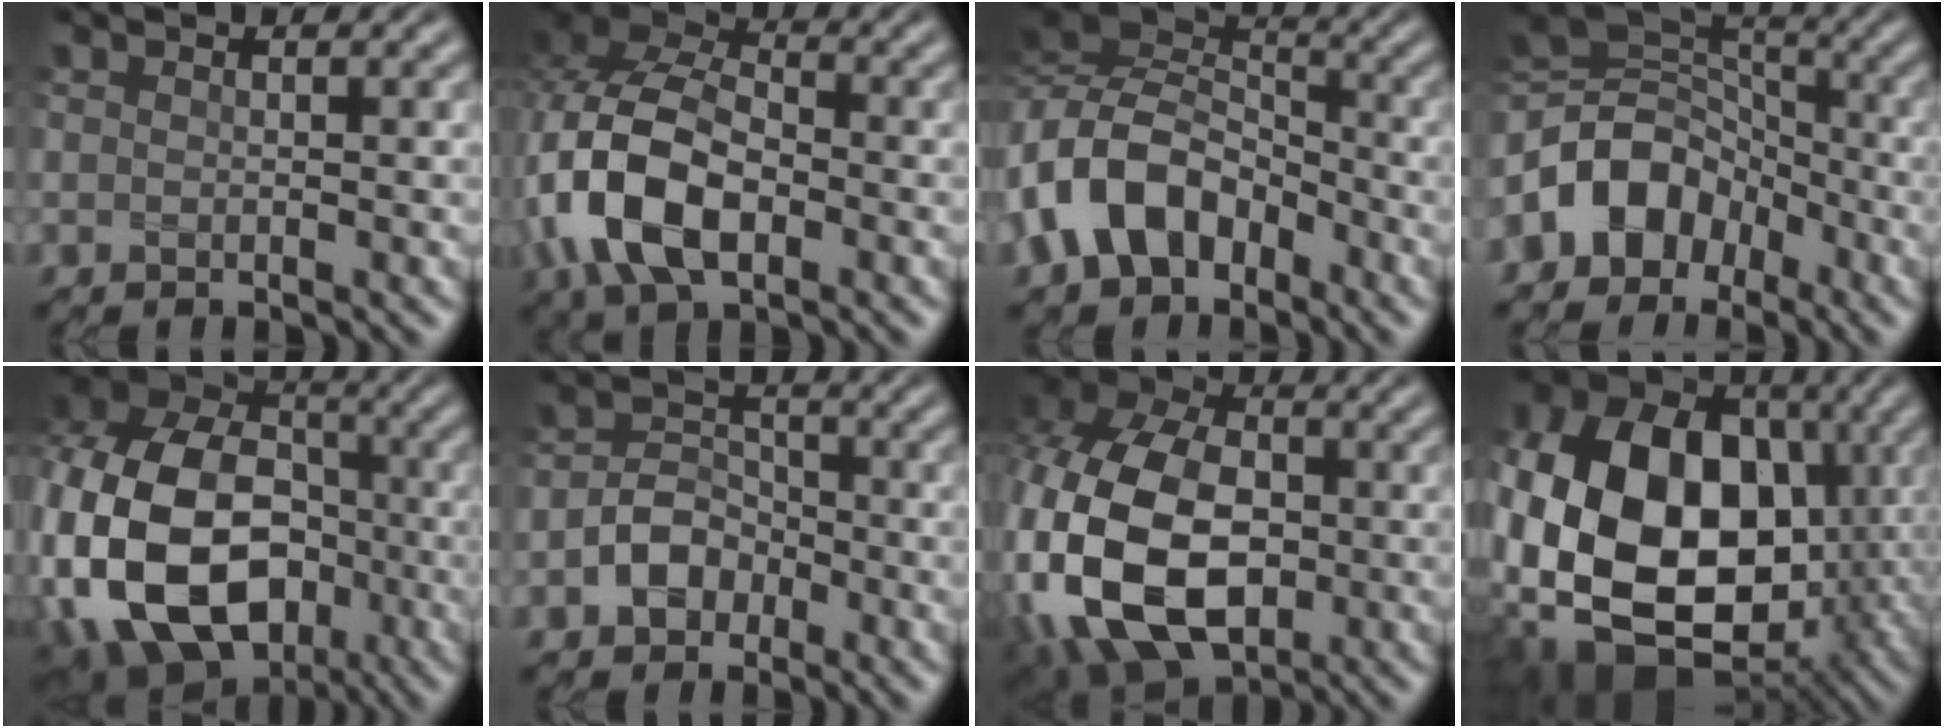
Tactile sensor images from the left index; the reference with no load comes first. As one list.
[{"total": 10.2, "force": [-2.6, 6.3, 7.6], "torque": [-0.177, 0.001, -0.065]}, {"total": 8.5, "force": [-3.2, 5.9, 5.1], "torque": [-0.098, 0.011, -0.082]}, {"total": 7.0, "force": [-3.2, 5.2, 3.3], "torque": [-0.043, 0.014, -0.073]}, {"total": 21.3, "force": [-4.4, 16.5, 12.8], "torque": [-0.282, -0.021, -0.094]}, {"total": 3.5, "force": [-1.6, 2.6, 1.7], "torque": [-0.027, 0.008, -0.032]}, {"total": 18.0, "force": [-3.5, 12.5, 12.4], "torque": [-0.257, -0.036, -0.058]}, {"total": 18.3, "force": [-1.6, 13.1, 12.6], "torque": [-0.245, -0.026, -0.014]}]